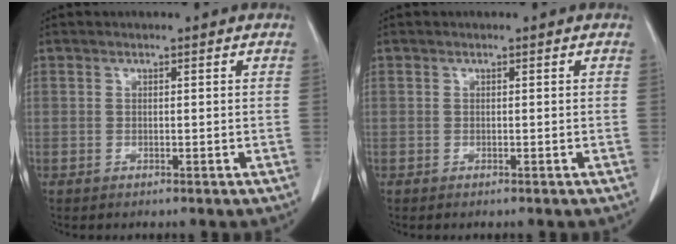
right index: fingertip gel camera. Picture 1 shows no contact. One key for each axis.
{"total": 0.0}